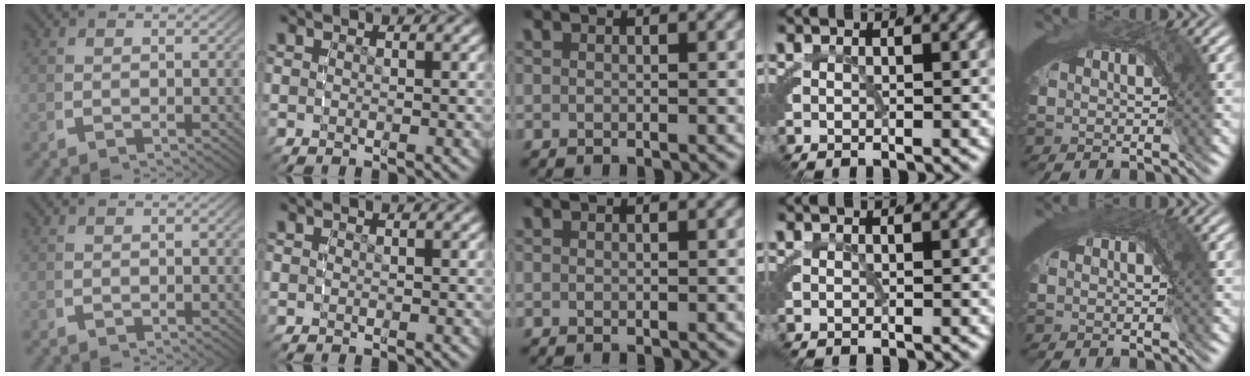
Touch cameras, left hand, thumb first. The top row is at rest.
{"little": {"total": 1.0, "force": [0.6, 0.2, 0.8], "torque": [-0.006, 0.000, 0.007]}}